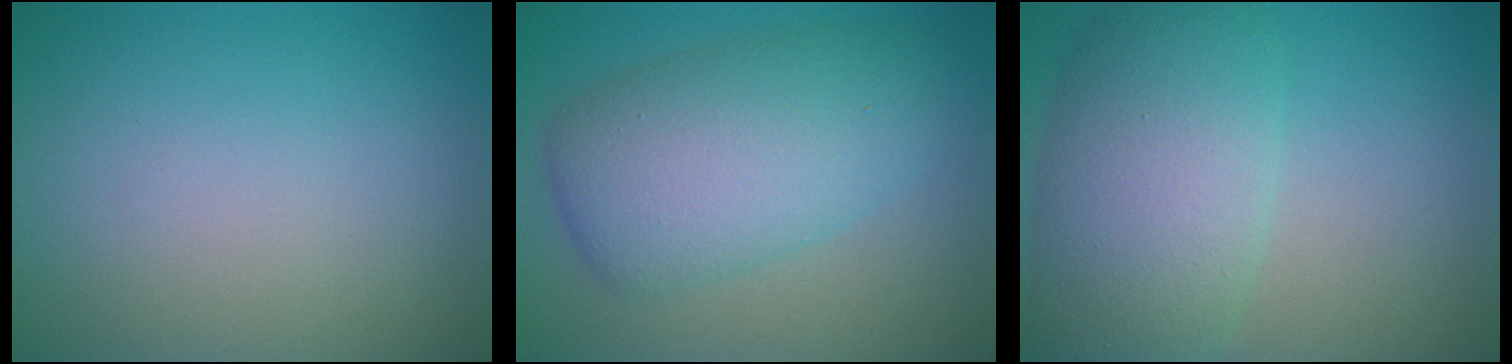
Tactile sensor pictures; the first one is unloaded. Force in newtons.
{"total": 7.5, "press": 7.5, "slide": 0.4}
{"total": 8.2, "press": 8.2, "slide": 0.3}